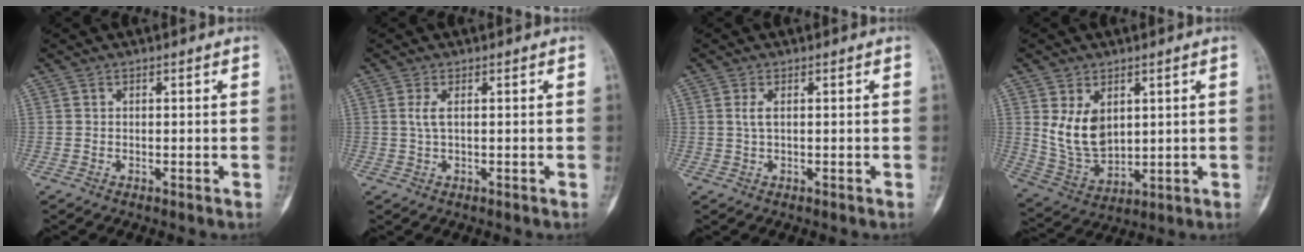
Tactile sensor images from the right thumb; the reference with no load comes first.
{"total": 2.1, "force": [0.4, 0.7, 1.9], "torque": [-0.043, 0.003, 0.011]}
{"total": 1.6, "force": [0.4, 0.6, 1.4], "torque": [-0.030, 0.003, 0.009]}
{"total": 9.8, "force": [2.6, 6.6, 6.8], "torque": [-0.102, -0.021, 0.074]}